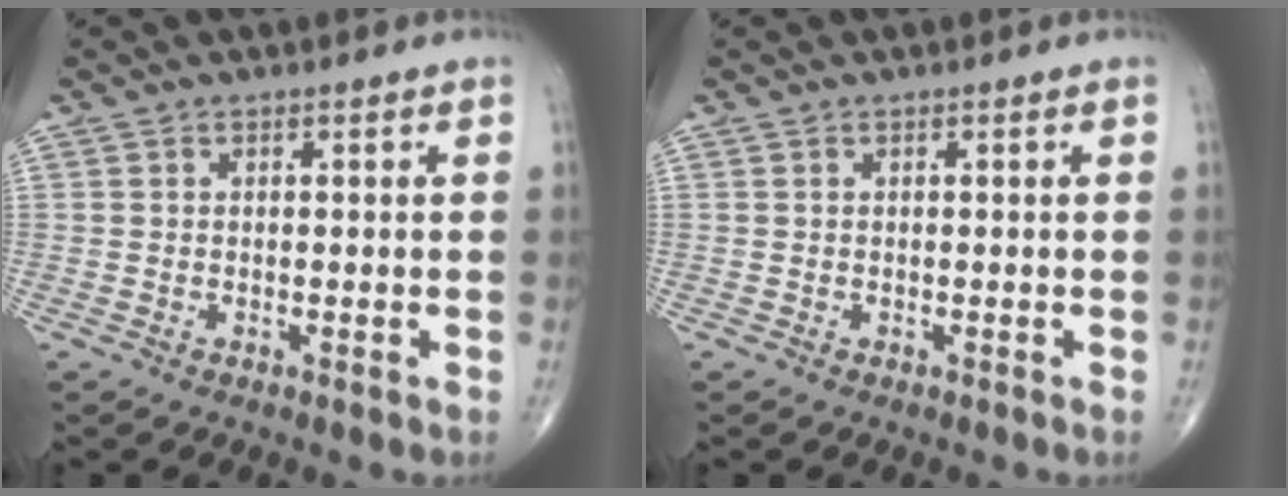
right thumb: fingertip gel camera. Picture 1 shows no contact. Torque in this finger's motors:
{"motor_torque": [0.00, 0.00, 0.00, 0.00, 0.00]}